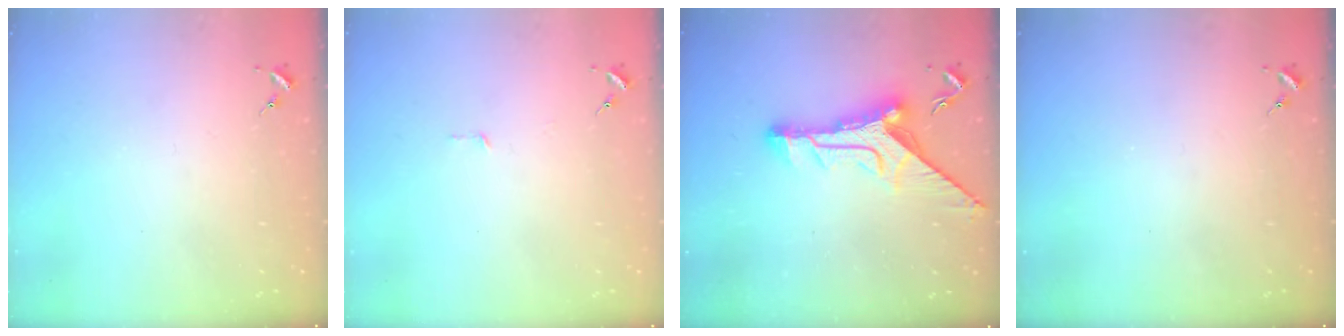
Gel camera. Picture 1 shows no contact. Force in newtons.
{"total": 2.8, "press": 2.8, "slide": 0.2}
{"total": 14.7, "press": 14.6, "slide": 1.5}
{"total": 0.0}